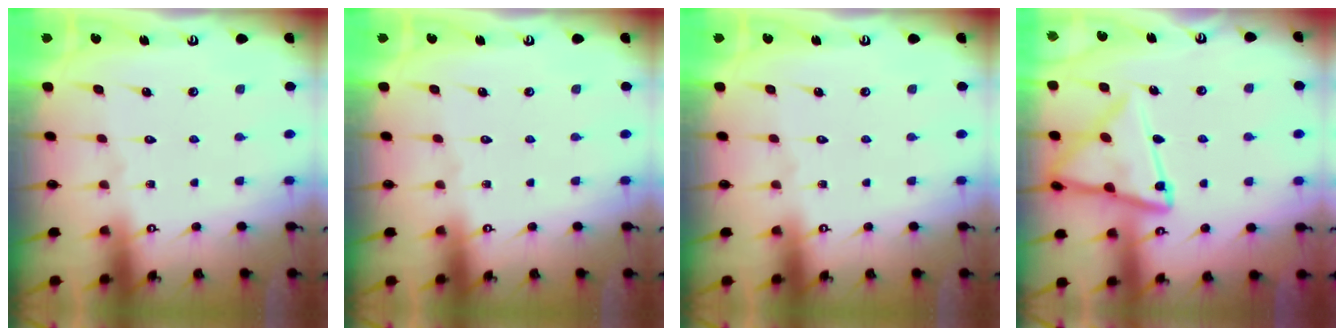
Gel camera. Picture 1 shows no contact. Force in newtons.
{"total": 0.0}
{"total": 0.0}
{"total": 15.1, "press": 15.1, "slide": 1.4}